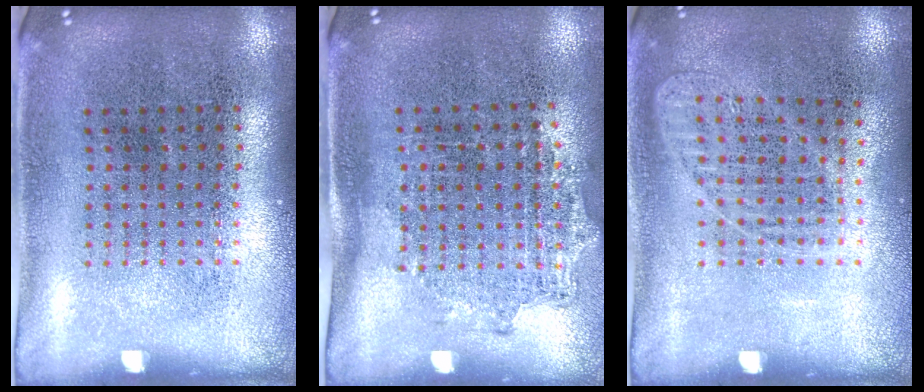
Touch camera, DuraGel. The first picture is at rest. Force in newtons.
{"total": 1.4, "press": 1.1, "slide": 0.9}
{"total": 1.0, "press": 0.9, "slide": 0.3}